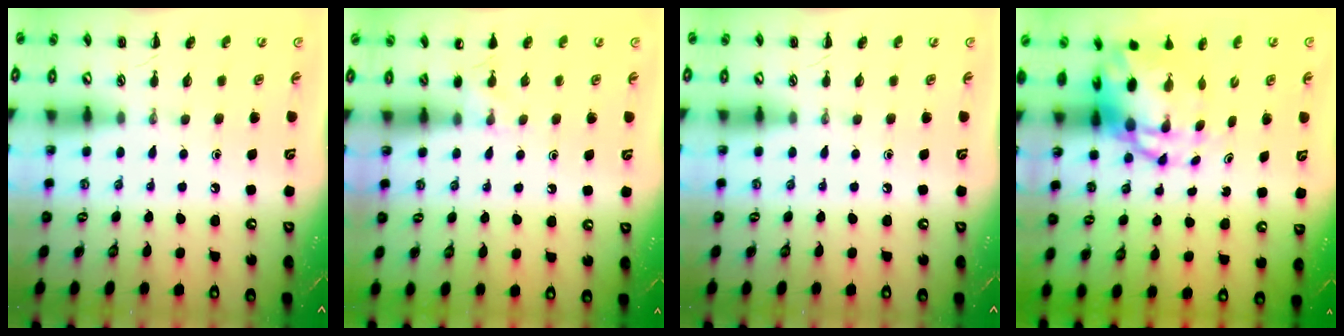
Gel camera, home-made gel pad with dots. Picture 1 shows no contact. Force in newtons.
{"total": 3.7, "press": 3.6, "slide": 1.1}
{"total": 0.0}
{"total": 9.2, "press": 9.0, "slide": 2.2}